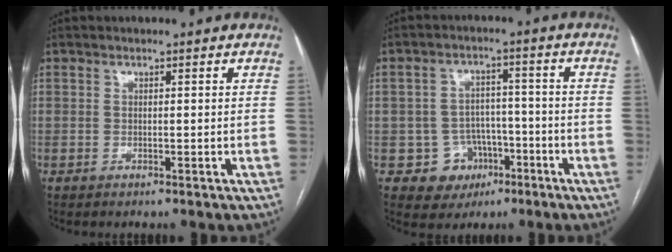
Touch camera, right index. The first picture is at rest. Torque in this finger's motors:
{"motor_torque": [-0.11, -0.16, -0.35, -0.16]}